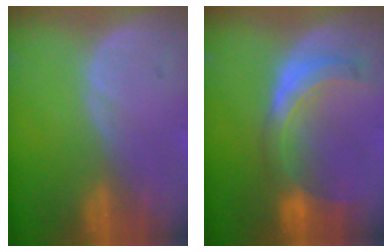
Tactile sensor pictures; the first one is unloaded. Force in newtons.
{"total": 8.2, "press": 7.2, "slide": 3.8}